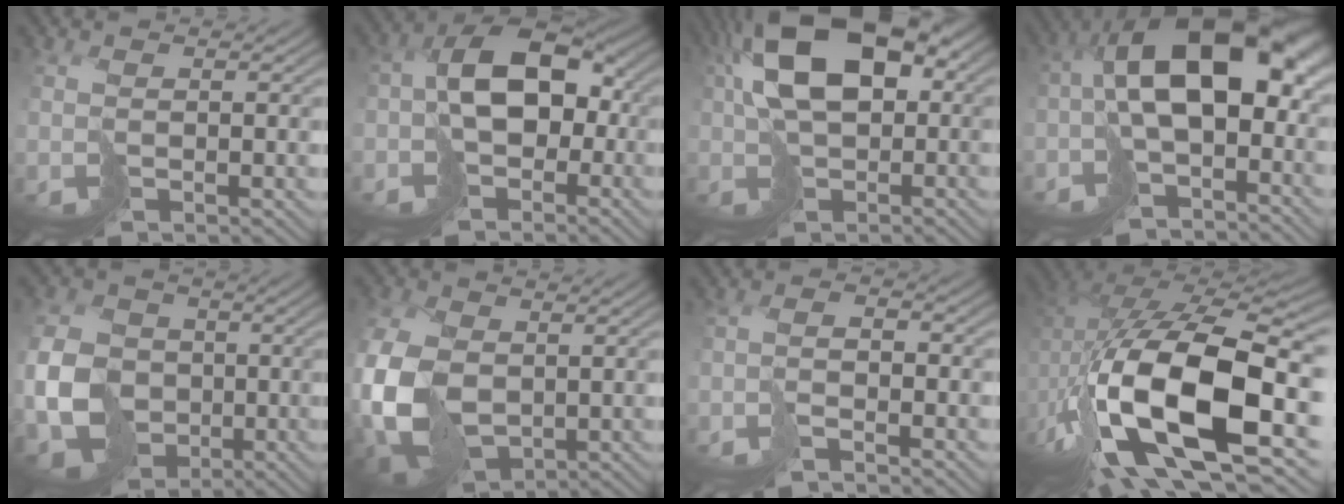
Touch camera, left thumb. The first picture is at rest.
{"total": 10.3, "force": [-2.0, 6.7, 7.5], "torque": [-0.131, 0.001, -0.044]}
{"total": 12.8, "force": [2.3, 7.1, 10.4], "torque": [-0.187, 0.005, 0.036]}
{"total": 15.2, "force": [-1.8, 7.8, 12.9], "torque": [-0.212, 0.005, -0.029]}
{"total": 9.9, "force": [-1.7, 8.3, 5.1], "torque": [-0.133, -0.014, -0.040]}
{"total": 11.4, "force": [-1.7, 8.2, 7.8], "torque": [-0.221, -0.020, -0.031]}
{"total": 2.3, "force": [-1.8, 0.3, 1.5], "torque": [-0.028, -0.001, -0.042]}
{"total": 18.7, "force": [-3.4, 11.0, 14.7], "torque": [-0.302, -0.043, -0.035]}